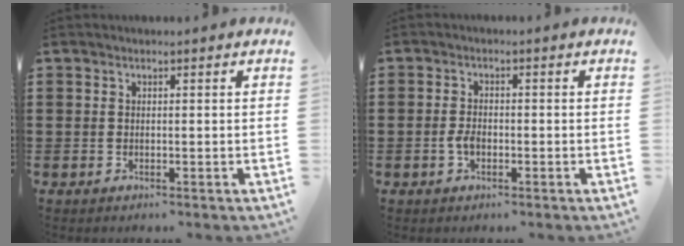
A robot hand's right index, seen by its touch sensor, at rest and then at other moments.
{"total": 3.2, "force": [-1.1, 1.7, 2.5], "torque": [-0.068, -0.005, -0.027]}